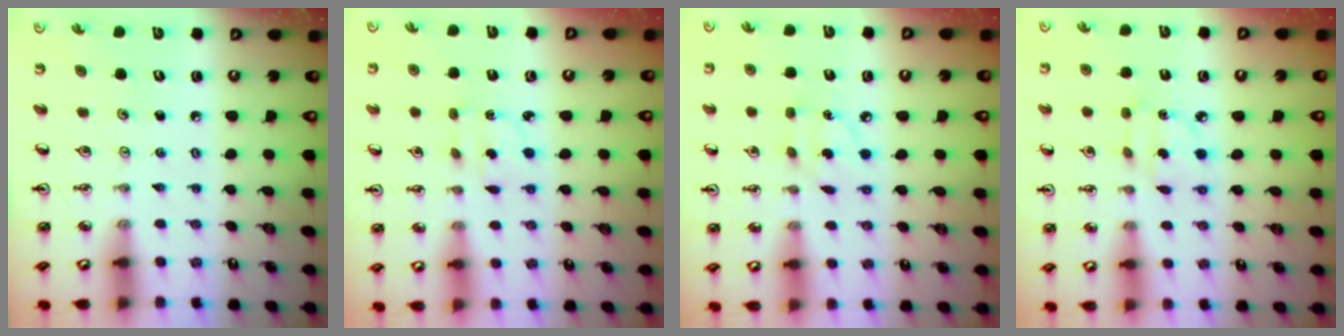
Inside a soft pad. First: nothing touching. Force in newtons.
{"total": 2.6, "press": 2.5, "slide": 0.6}
{"total": 4.3, "press": 4.3, "slide": 0.3}
{"total": 3.6, "press": 3.6, "slide": 0.1}